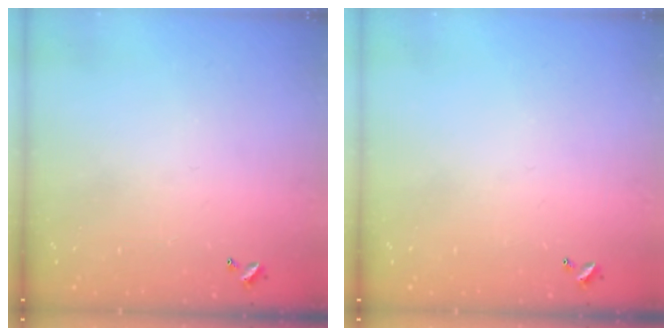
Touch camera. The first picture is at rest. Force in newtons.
{"total": 0.0}